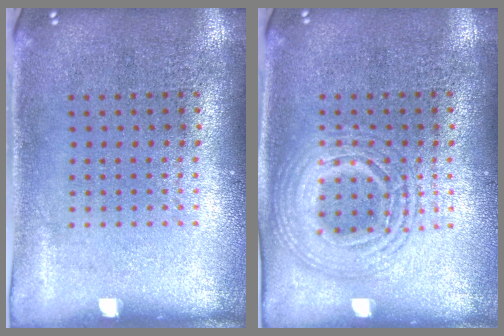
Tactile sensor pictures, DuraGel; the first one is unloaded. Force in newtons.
{"total": 2.7, "press": 2.7, "slide": 0.4}